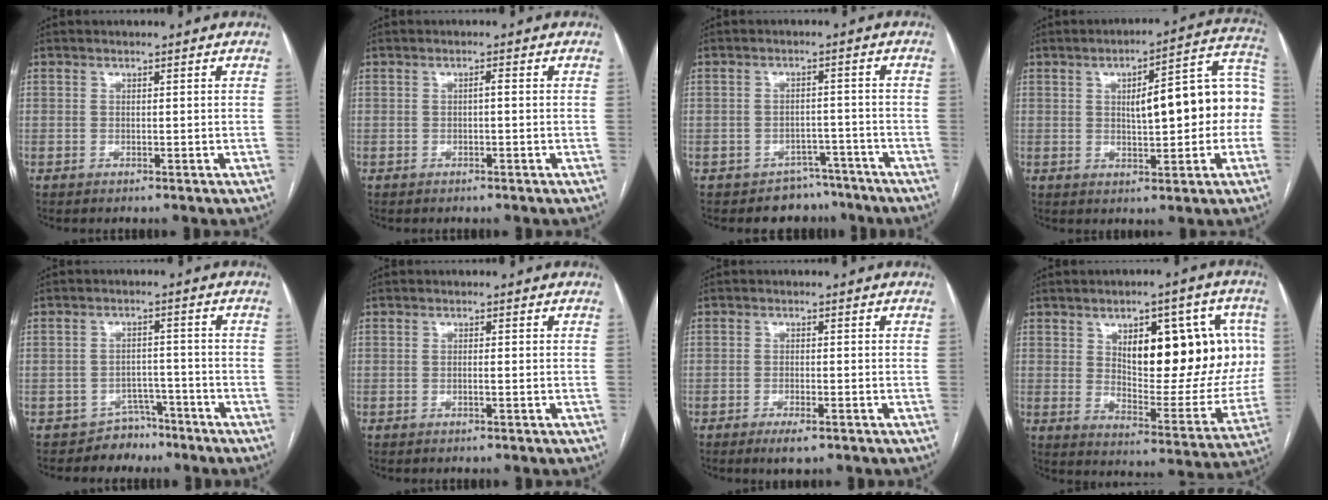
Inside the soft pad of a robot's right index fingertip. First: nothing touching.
{"total": 0.7, "force": [-0.1, 0.0, 0.7], "torque": [-0.011, 0.002, -0.001]}
{"total": 5.1, "force": [-4.0, 3.0, -0.4], "torque": [0.016, 0.025, -0.055]}
{"total": 14.0, "force": [0.6, 3.7, 13.4], "torque": [-0.174, 0.045, 0.014]}
{"total": 4.3, "force": [-3.4, 2.6, -0.4], "torque": [0.011, 0.016, -0.048]}
{"total": 0.7, "force": [-0.2, 0.0, 0.7], "torque": [-0.014, 0.001, -0.003]}
{"total": 3.1, "force": [-2.0, 0.8, 2.2], "torque": [-0.040, -0.002, -0.029]}
{"total": 19.5, "force": [5.3, 7.8, 17.1], "torque": [-0.221, 0.009, 0.083]}